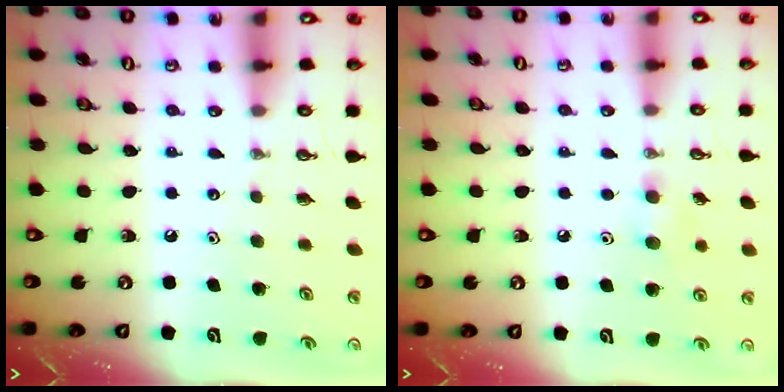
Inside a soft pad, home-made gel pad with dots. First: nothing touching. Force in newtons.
{"total": 7.2, "press": 7.1, "slide": 0.9}